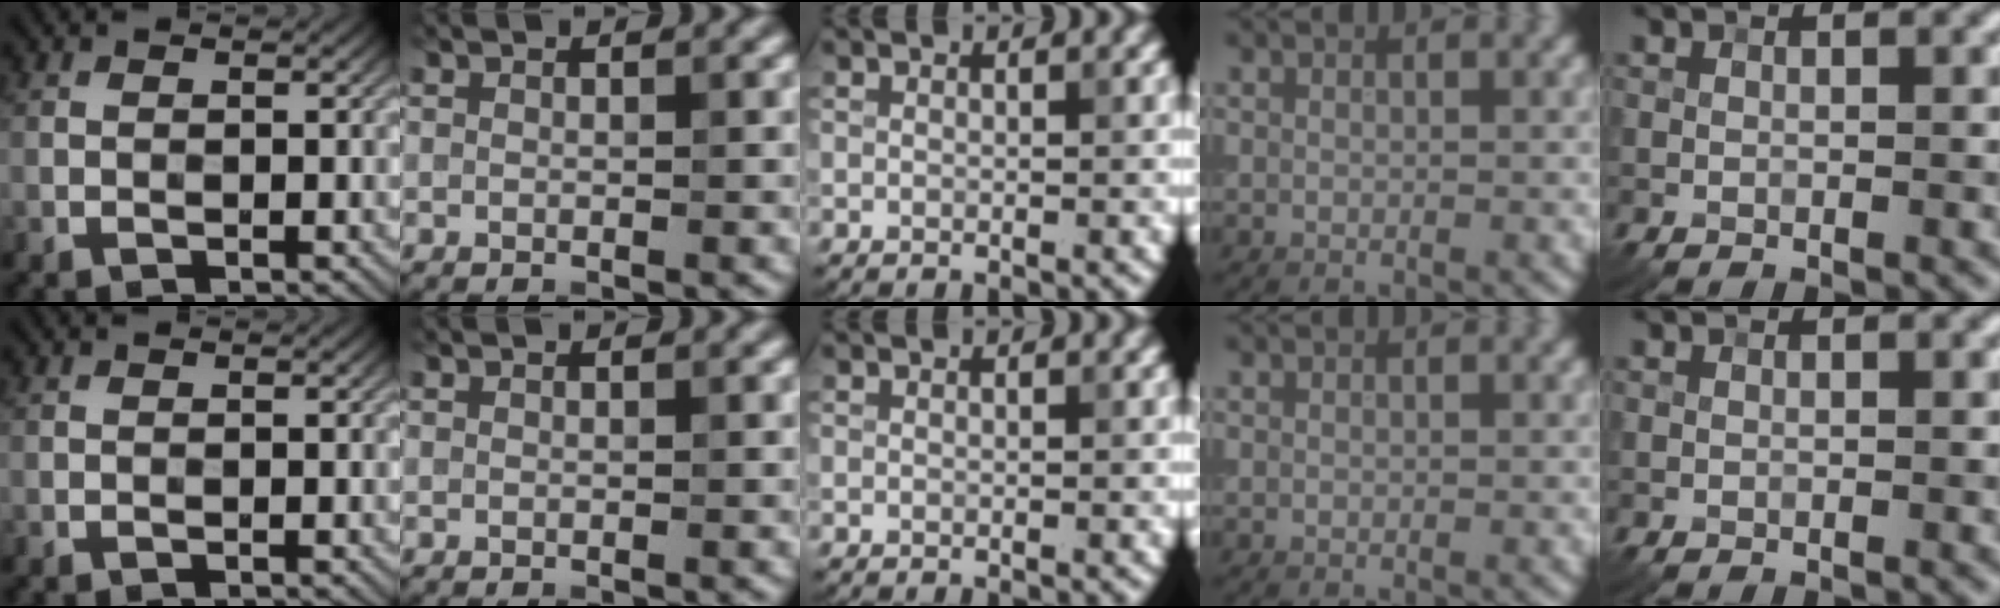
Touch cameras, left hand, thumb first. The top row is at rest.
{}